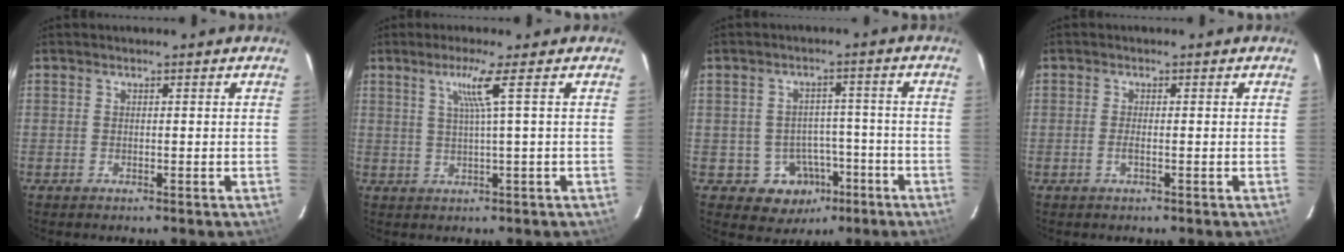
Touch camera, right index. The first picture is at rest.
{"total": 4.2, "force": [1.5, -1.5, 3.6], "torque": [-0.060, -0.002, 0.032]}
{"total": 7.6, "force": [-3.7, 6.5, 1.6], "torque": [-0.033, 0.033, -0.026]}
{"total": 1.3, "force": [-0.5, 0.2, 1.2], "torque": [-0.026, -0.001, -0.009]}